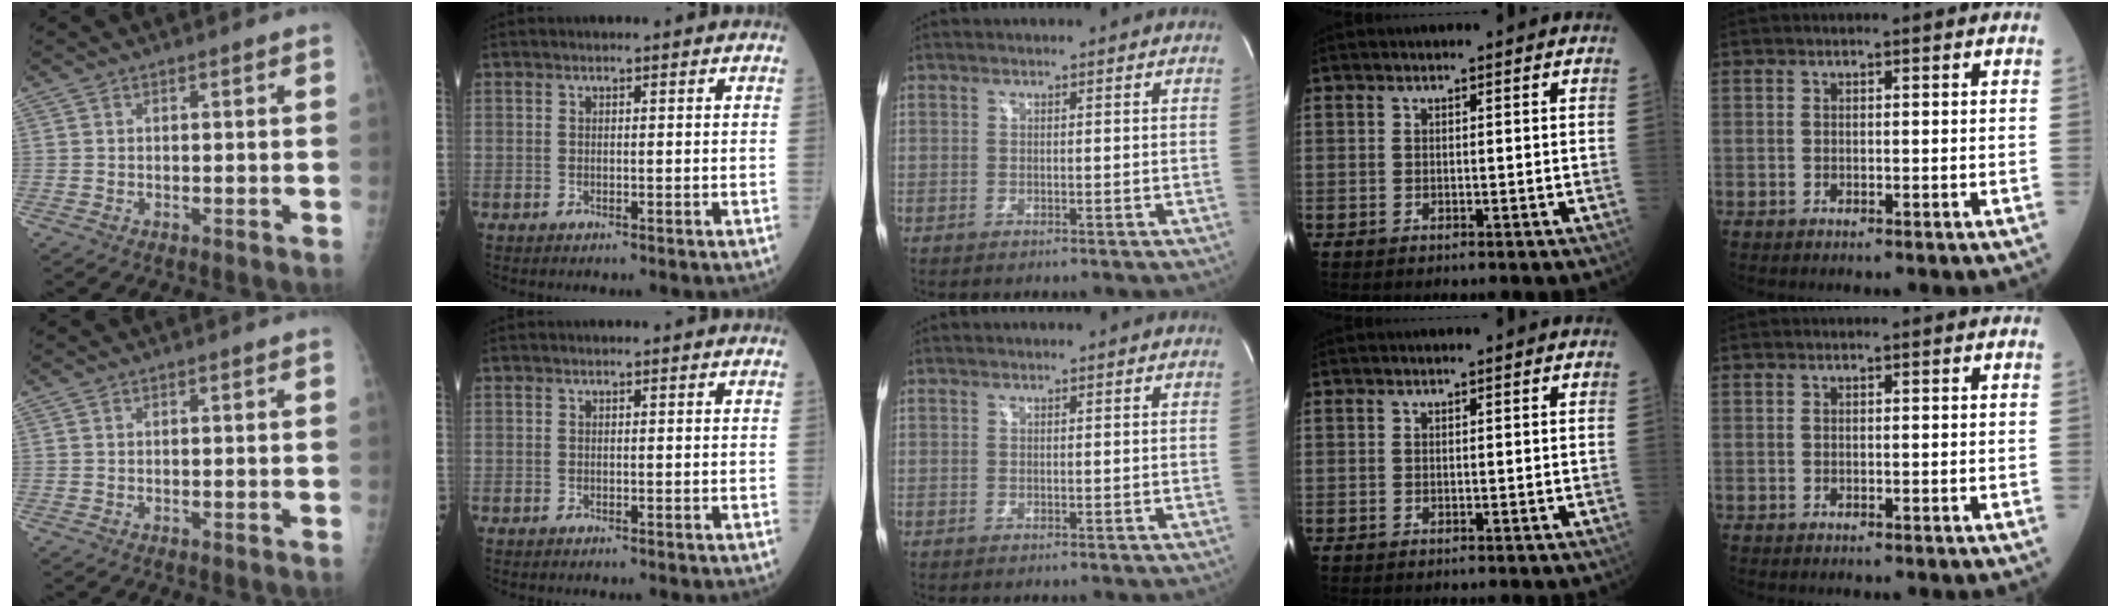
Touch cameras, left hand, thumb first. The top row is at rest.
{}